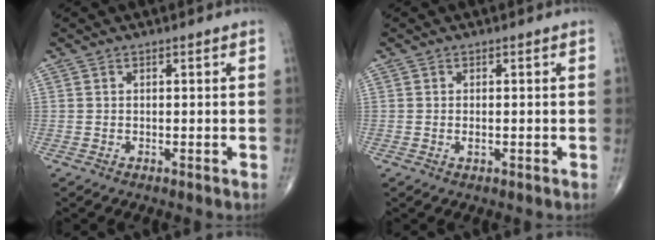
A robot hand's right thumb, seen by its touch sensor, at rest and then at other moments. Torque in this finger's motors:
{"motor_torque": [-0.30, 0.06, 0.16, 0.16, 0.03]}